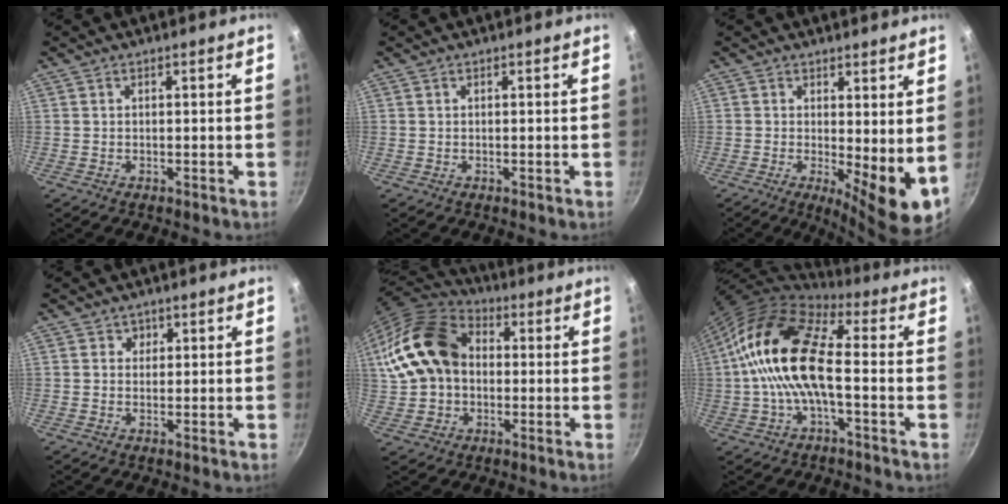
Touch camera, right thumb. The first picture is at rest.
{"total": 0.0}
{"total": 8.7, "force": [0.4, 2.9, 8.1], "torque": [-0.104, -0.018, 0.010]}
{"total": 1.8, "force": [0.6, 1.6, 0.2], "torque": [0.011, -0.003, 0.006]}
{"total": 18.4, "force": [2.0, 13.7, 12.0], "torque": [-0.216, 0.034, 0.029]}
{"total": 15.5, "force": [-0.4, 6.6, 14.0], "torque": [-0.255, 0.031, -0.023]}